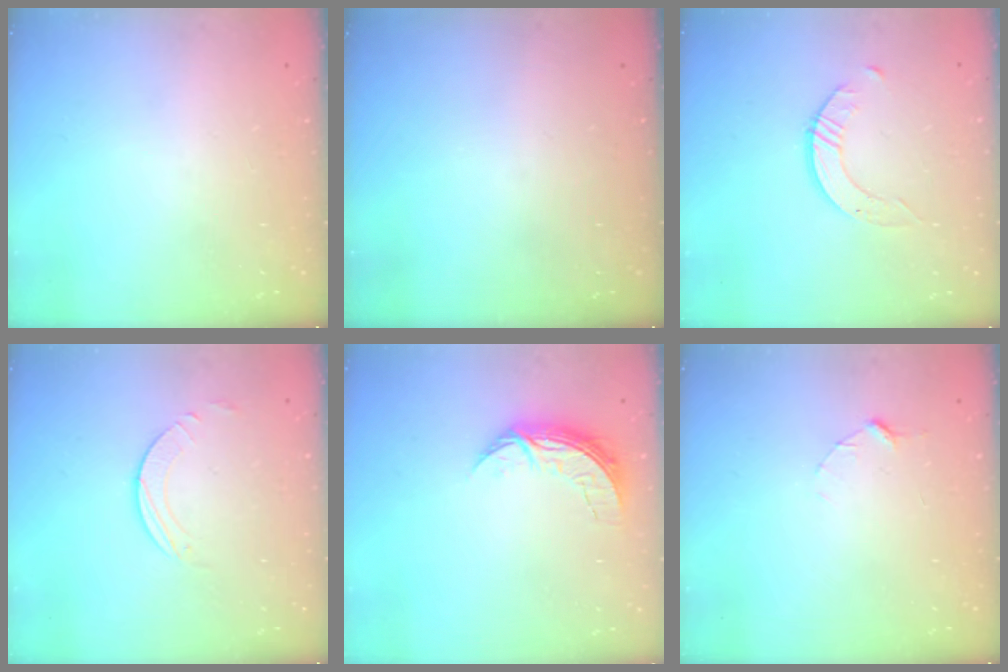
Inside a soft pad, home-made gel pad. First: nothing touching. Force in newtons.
{"total": 0.0}
{"total": 1.6, "press": 1.6, "slide": 0.2}
{"total": 2.8, "press": 2.8, "slide": 0.2}
{"total": 7.2, "press": 7.1, "slide": 0.5}
{"total": 2.9, "press": 2.9, "slide": 0.3}